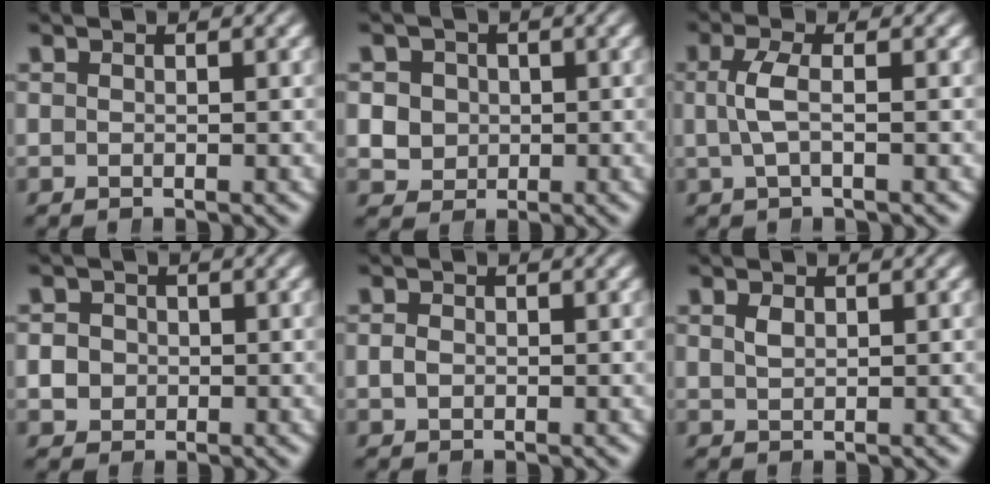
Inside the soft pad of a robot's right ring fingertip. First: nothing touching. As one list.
[{"total": 5.7, "force": [-0.1, 5.4, 1.9], "torque": [-0.042, -0.014, 0.004]}, {"total": 2.3, "force": [-0.1, 0.7, 2.2], "torque": [-0.054, 0.001, 0.000]}, {"total": 2.7, "force": [-0.4, 2.6, 0.6], "torque": [-0.017, -0.008, -0.003]}, {"total": 0.8, "force": [-0.3, 0.7, 0.3], "torque": [-0.011, -0.007, -0.001]}, {"total": 0.7, "force": [0.3, 0.4, 0.5], "torque": [-0.012, -0.007, 0.015]}]